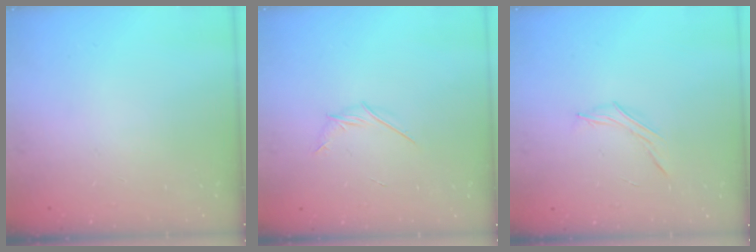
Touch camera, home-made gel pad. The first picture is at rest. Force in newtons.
{"total": 3.7, "press": 3.6, "slide": 1.0}
{"total": 3.5, "press": 3.3, "slide": 1.0}